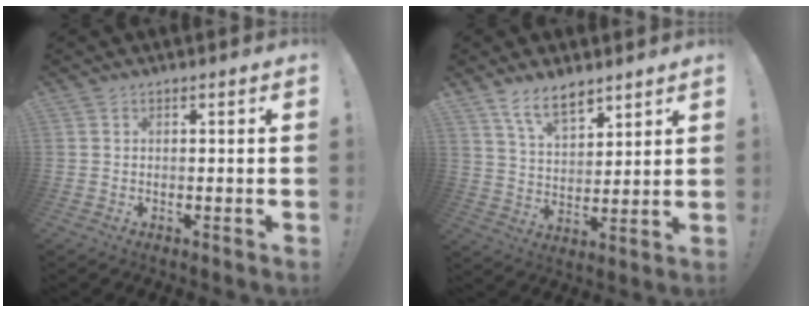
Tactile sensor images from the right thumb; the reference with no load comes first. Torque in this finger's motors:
{"motor_torque": [-0.13, 0.18, 0.08, 0.10, 0.08]}